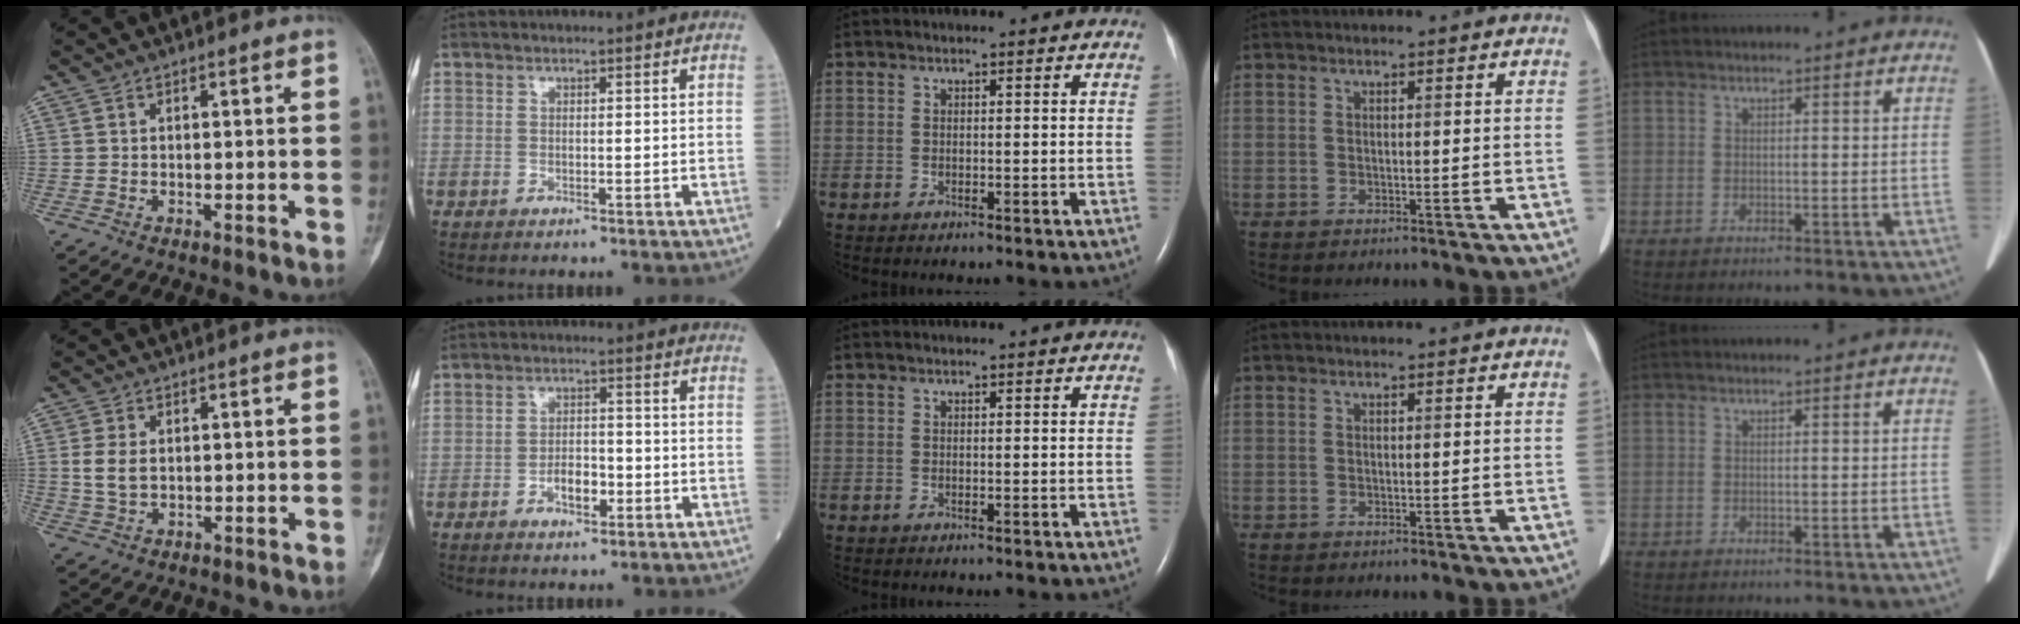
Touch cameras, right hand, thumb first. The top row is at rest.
{"thumb": {"total": 4.1, "force": [0.5, 2.6, 3.1], "torque": [-0.065, -0.001, 0.013]}, "index": {"total": 4.1, "force": [-1.7, 1.8, 3.2], "torque": [-0.055, 0.004, -0.029]}}